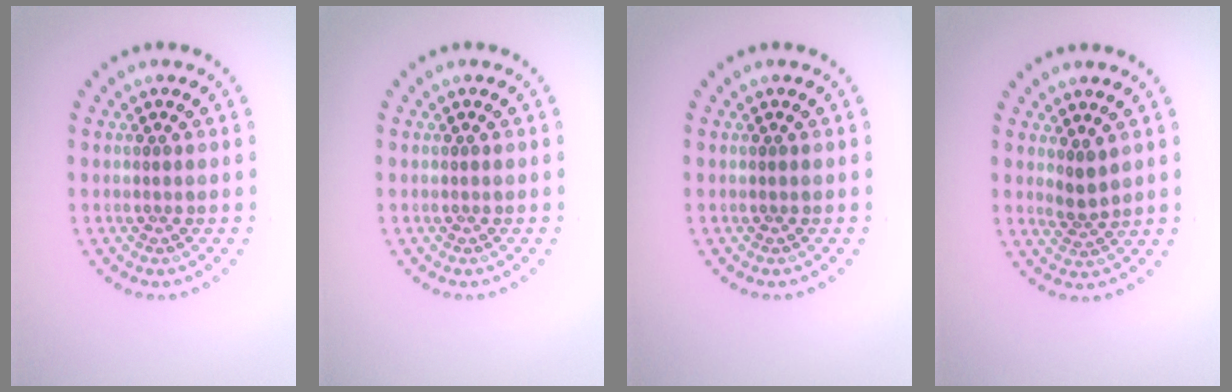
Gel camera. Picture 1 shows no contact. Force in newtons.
{"total": 0.0}
{"total": 0.0}
{"total": 1.7, "press": 1.3, "slide": 1.0}